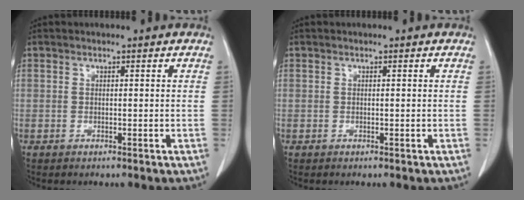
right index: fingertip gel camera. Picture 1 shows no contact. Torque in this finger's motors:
{"motor_torque": [-0.01, 0.02, 0.00, 0.00]}